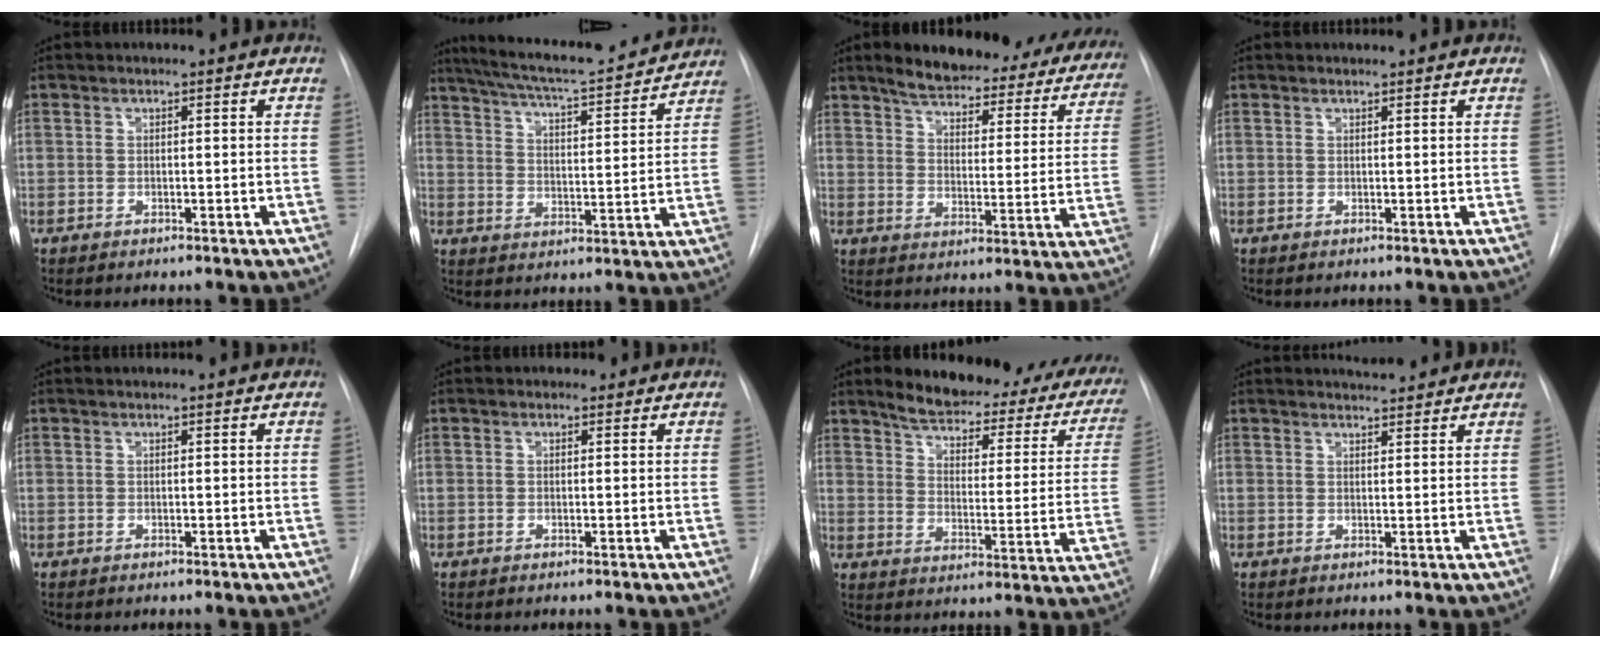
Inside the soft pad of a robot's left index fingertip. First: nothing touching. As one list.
[{"total": 19.5, "force": [17.7, 2.5, 8.0], "torque": [-0.133, 0.003, 0.246]}, {"total": 26.8, "force": [23.0, 7.8, 11.3], "torque": [-0.150, -0.033, 0.273]}, {"total": 0.8, "force": [0.8, 0.0, 0.0], "torque": [-0.008, 0.004, 0.016]}, {"total": 2.7, "force": [2.6, 0.1, 0.8], "torque": [-0.012, 0.016, 0.029]}, {"total": 1.2, "force": [1.0, 0.7, 0.2], "torque": [-0.002, 0.007, 0.011]}, {"total": 24.6, "force": [20.1, 7.4, 12.1], "torque": [-0.151, -0.029, 0.234]}, {"total": 4.4, "force": [4.2, 0.5, 0.9], "torque": [-0.020, 0.011, 0.054]}]